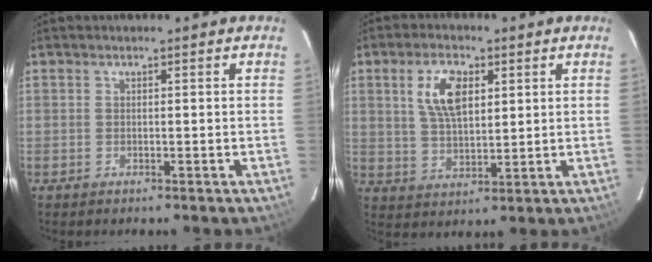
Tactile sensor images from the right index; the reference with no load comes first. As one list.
[{"total": 8.4, "force": [3.1, 4.1, 6.7], "torque": [-0.129, 0.009, 0.061]}]